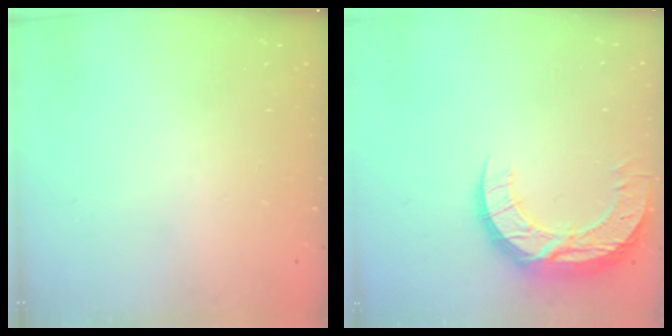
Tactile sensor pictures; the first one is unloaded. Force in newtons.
{"total": 12.9, "press": 12.9, "slide": 1.1}